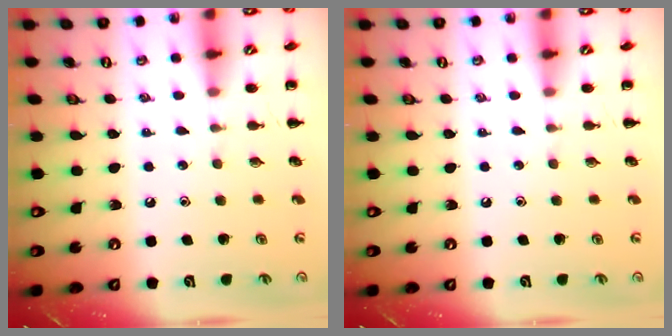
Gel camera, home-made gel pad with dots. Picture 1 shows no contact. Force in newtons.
{"total": 0.0}